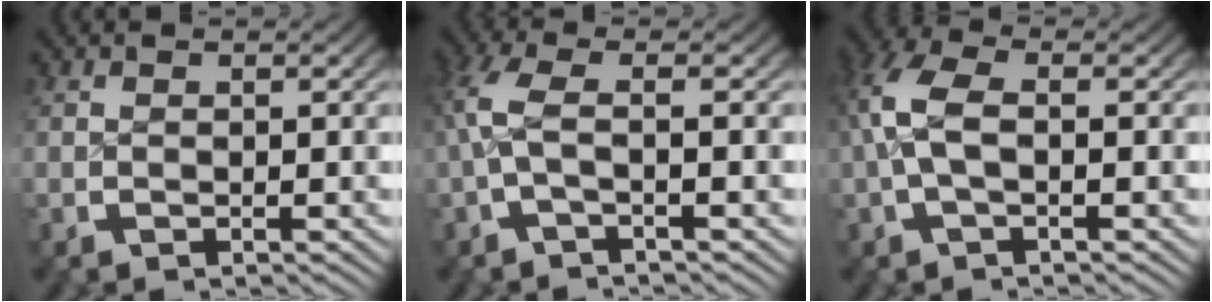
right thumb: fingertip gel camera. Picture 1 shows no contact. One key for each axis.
{"total": 3.4, "fx": -0.2, "fy": 1.2, "fz": 3.2, "tx": -0.090, "ty": -0.002, "tz": 0.000}
{"total": 4.8, "fx": 0.3, "fy": 2.6, "fz": 4.1, "tx": -0.107, "ty": -0.004, "tz": 0.010}